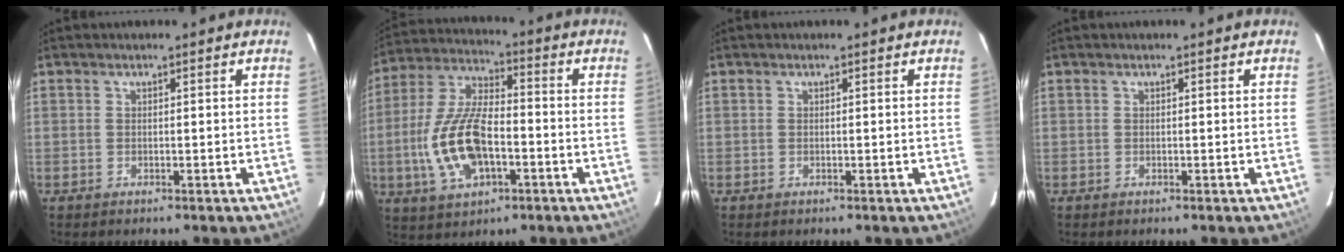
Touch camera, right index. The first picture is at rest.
{"total": 15.6, "force": [-3.9, 7.4, 13.2], "torque": [-0.284, 0.002, -0.069]}
{"total": 0.0}
{"total": 0.0}